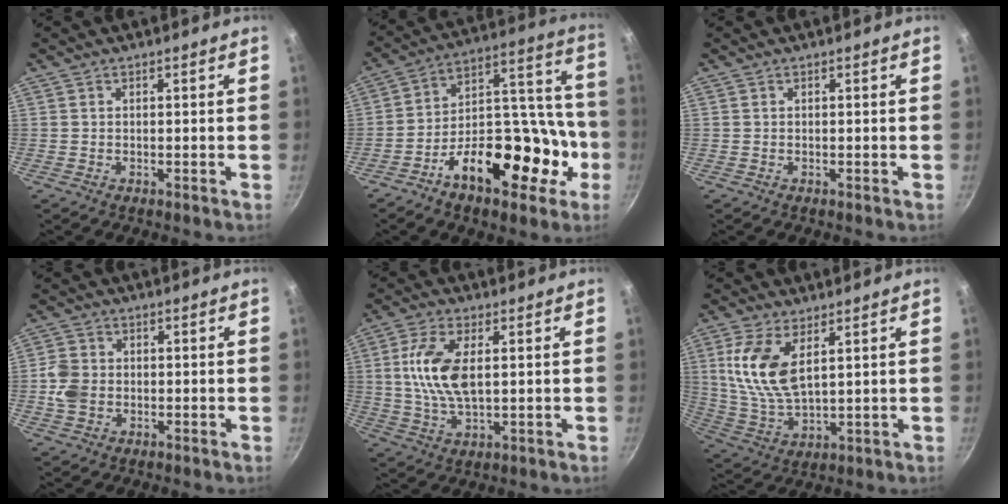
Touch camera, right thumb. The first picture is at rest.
{"total": 22.4, "force": [-10.1, 12.2, 15.9], "torque": [-0.188, 0.091, -0.161]}
{"total": 0.0}
{"total": 5.3, "force": [-0.7, 4.4, 3.0], "torque": [-0.051, 0.006, -0.018]}
{"total": 10.8, "force": [1.7, 5.2, 9.3], "torque": [-0.182, 0.000, 0.033]}
{"total": 12.3, "force": [4.1, 6.1, 9.9], "torque": [-0.197, -0.020, 0.090]}